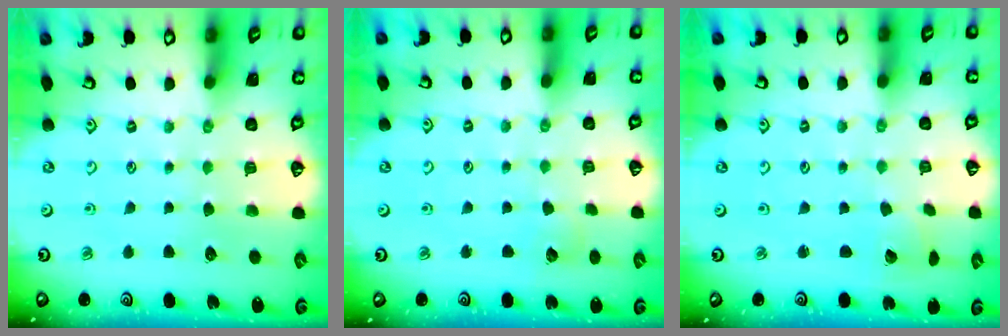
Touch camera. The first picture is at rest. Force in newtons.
{"total": 3.0, "press": 3.0, "slide": 0.3}
{"total": 3.5, "press": 3.5, "slide": 0.1}